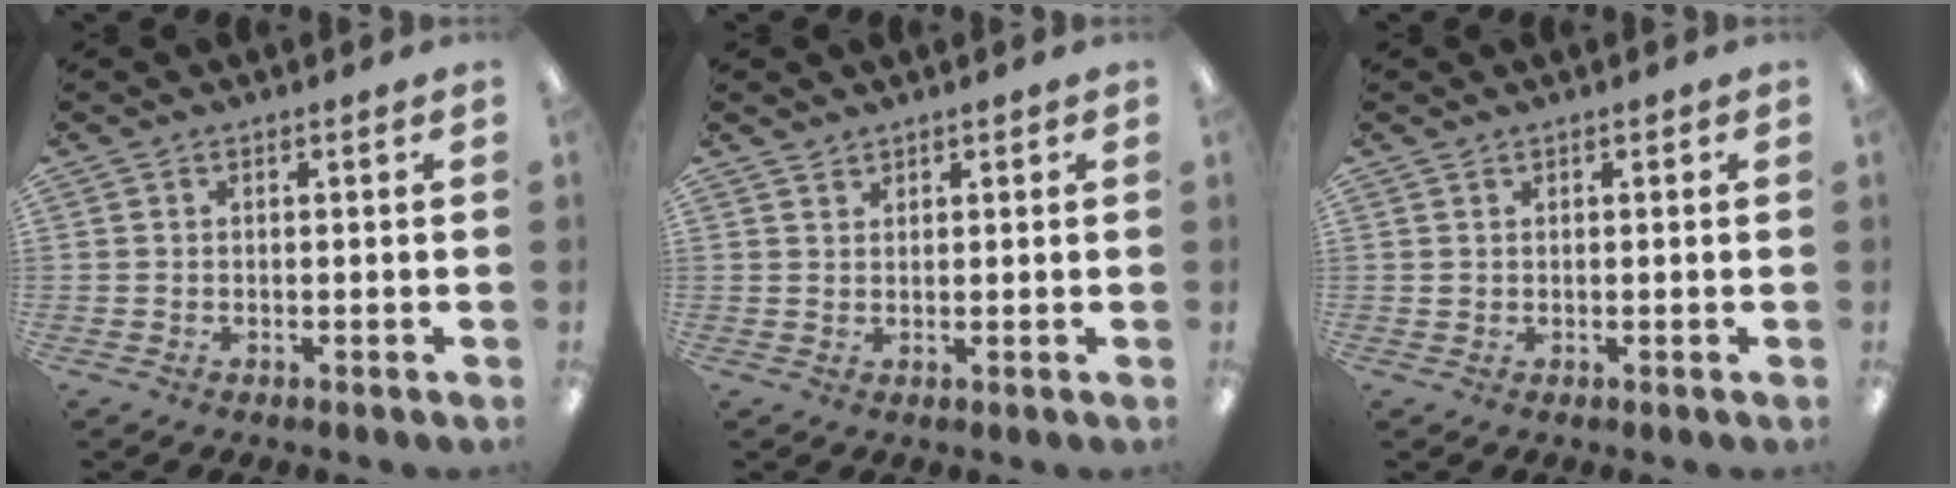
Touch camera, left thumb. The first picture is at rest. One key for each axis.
{"total": 1.6, "fx": 1.4, "fy": 0.7, "fz": -0.1, "tx": 0.002, "ty": -0.002, "tz": 0.028}
{"total": 0.8, "fx": 0.4, "fy": 0.7, "fz": 0.0, "tx": -0.002, "ty": 0.004, "tz": 0.007}